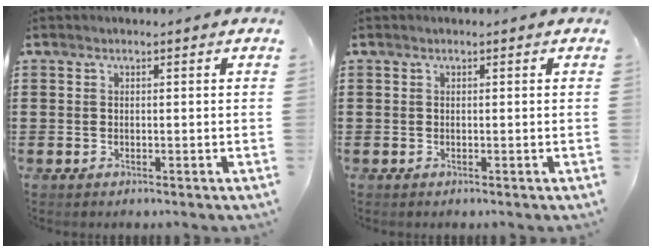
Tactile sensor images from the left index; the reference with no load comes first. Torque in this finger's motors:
{"motor_torque": [-0.04, -0.02, 0.00, 0.00]}